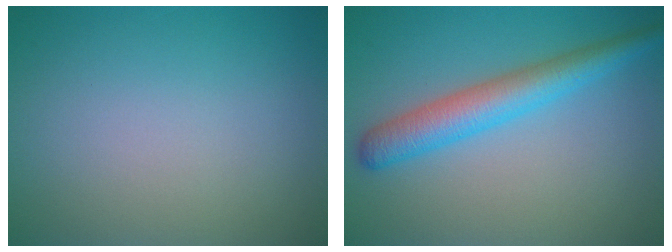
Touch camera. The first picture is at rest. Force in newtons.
{"total": 4.6, "press": 4.6, "slide": 0.1}